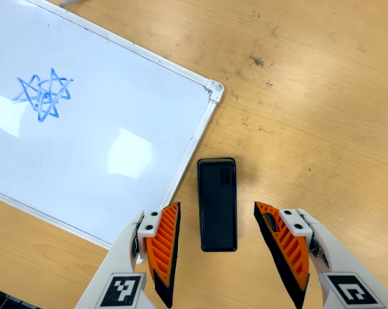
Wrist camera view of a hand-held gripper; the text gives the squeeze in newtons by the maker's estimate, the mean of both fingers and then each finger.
{"total": 0.0}